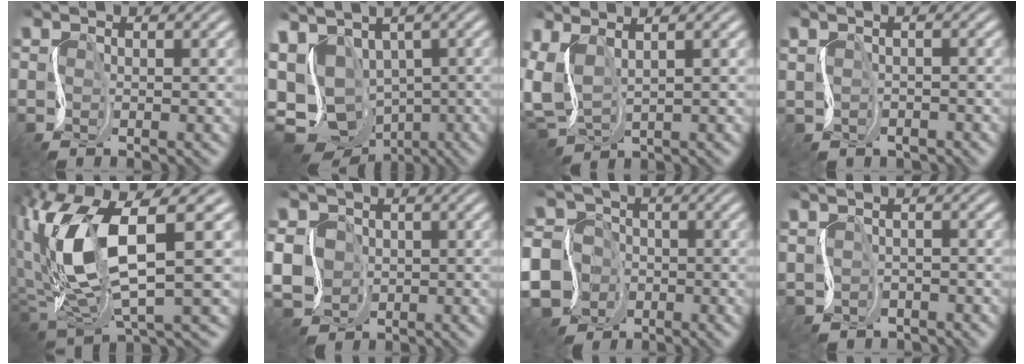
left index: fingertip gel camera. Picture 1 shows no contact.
{"total": 14.6, "force": [-1.4, 11.3, 9.0], "torque": [-0.205, -0.006, -0.005]}
{"total": 5.1, "force": [1.3, 2.2, 4.4], "torque": [-0.118, 0.012, 0.024]}
{"total": 1.9, "force": [-0.7, 1.3, 1.2], "torque": [-0.017, -0.009, -0.009]}
{"total": 10.8, "force": [1.8, 3.7, 10.0], "torque": [-0.197, 0.003, 0.032]}
{"total": 7.1, "force": [-1.3, 6.3, 3.0], "torque": [-0.073, -0.002, -0.058]}
{"total": 15.3, "force": [-6.2, 13.4, 4.1], "torque": [-0.116, -0.027, -0.146]}
{"total": 2.4, "force": [-1.4, 1.5, 1.4], "torque": [-0.025, -0.012, -0.026]}